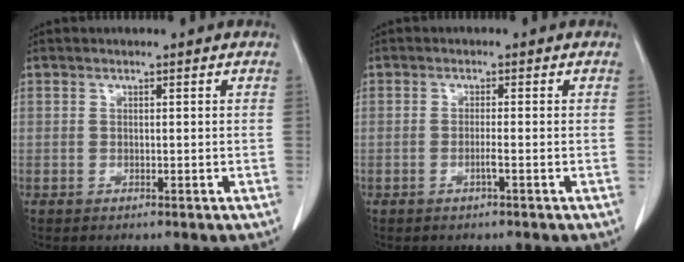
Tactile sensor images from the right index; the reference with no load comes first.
{"total": 1.2, "force": [-0.6, -0.3, 1.0], "torque": [-0.019, 0.000, -0.011]}